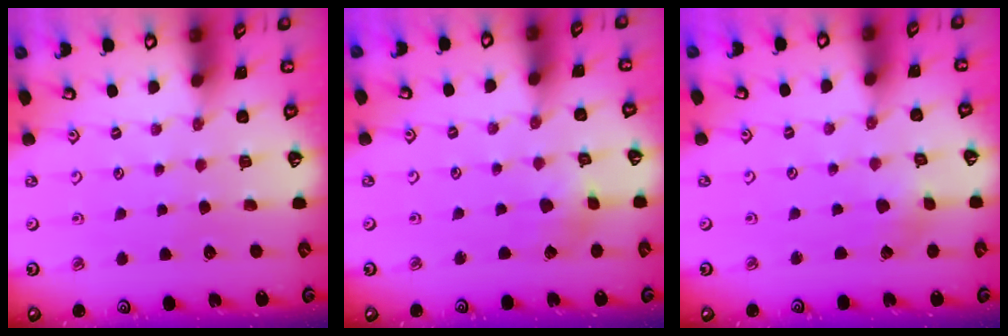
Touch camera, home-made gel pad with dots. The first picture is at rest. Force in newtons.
{"total": 2.0, "press": 2.0, "slide": 0.3}
{"total": 1.4, "press": 1.3, "slide": 0.3}